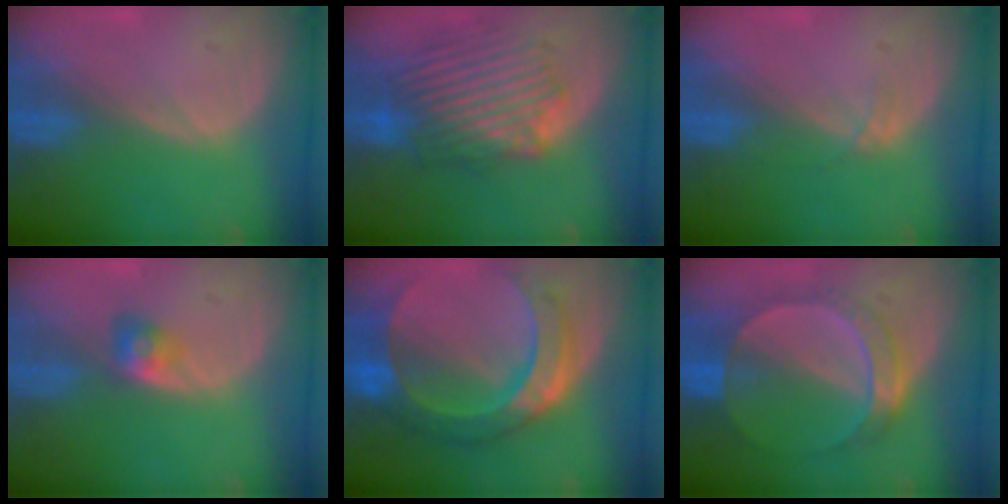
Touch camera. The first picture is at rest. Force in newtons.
{"total": 8.7, "press": 8.6, "slide": 1.3}
{"total": 0.9, "press": 0.9, "slide": 0.1}
{"total": 3.0, "press": 2.7, "slide": 1.3}
{"total": 10.8, "press": 10.7, "slide": 1.0}
{"total": 6.8, "press": 6.8, "slide": 0.8}